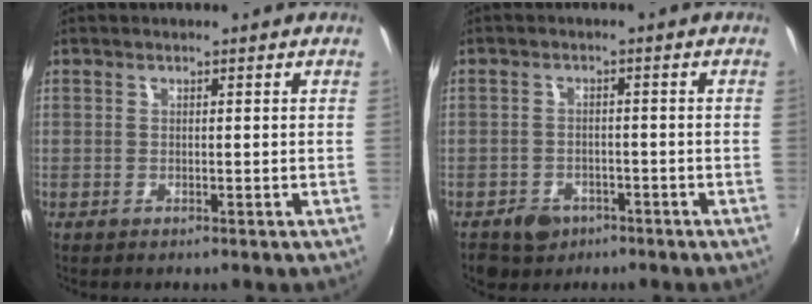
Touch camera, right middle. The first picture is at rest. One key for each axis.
{"total": 5.0, "fx": -3.2, "fy": 3.7, "fz": 1.3, "tx": -0.045, "ty": 0.003, "tz": -0.044}